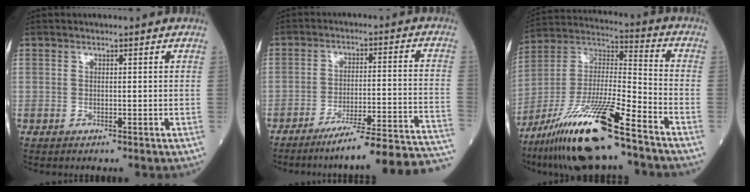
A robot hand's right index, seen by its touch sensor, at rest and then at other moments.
{"total": 20.6, "force": [-18.4, -1.2, 9.2], "torque": [-0.061, 0.000, -0.250]}
{"total": 19.6, "force": [-13.1, 1.6, 14.5], "torque": [-0.303, -0.030, -0.238]}